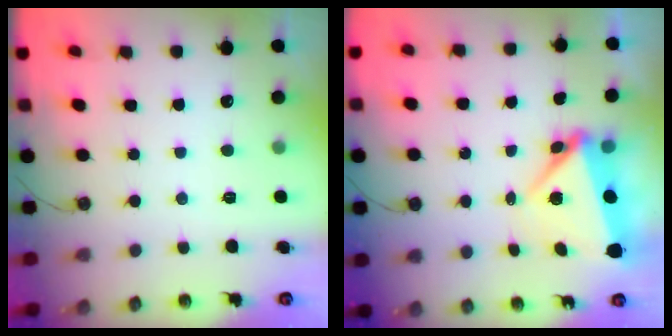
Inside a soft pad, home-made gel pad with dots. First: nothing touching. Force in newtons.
{"total": 5.7, "press": 5.5, "slide": 1.7}